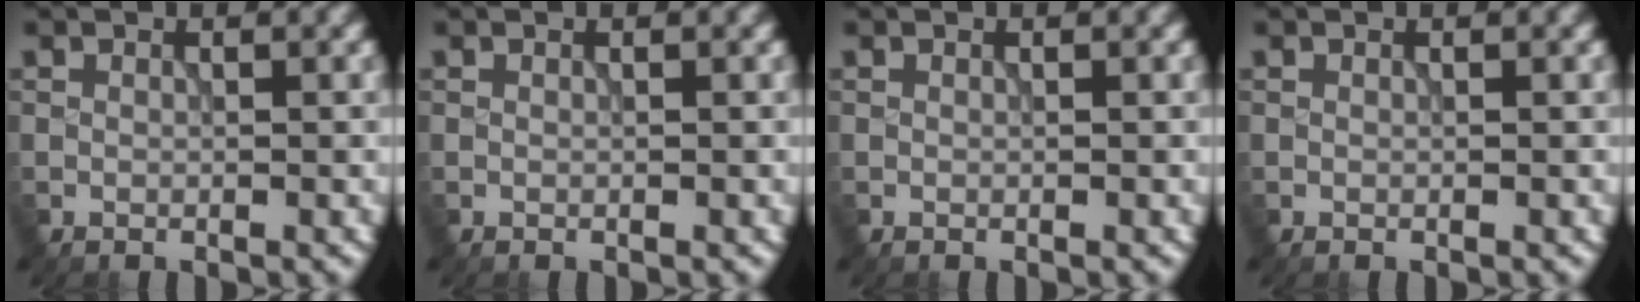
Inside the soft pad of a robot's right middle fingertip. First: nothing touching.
{"total": 0.0}
{"total": 0.0}
{"total": 0.0}